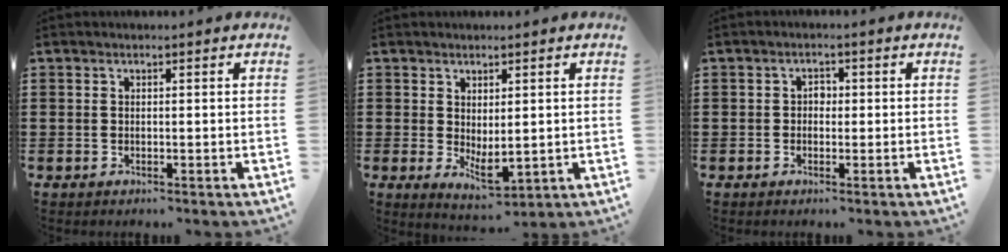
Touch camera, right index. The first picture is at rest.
{"total": 3.2, "force": [0.4, 1.7, 2.7], "torque": [-0.042, 0.003, 0.009]}
{"total": 1.5, "force": [-0.2, 1.0, 1.0], "torque": [-0.021, 0.005, -0.006]}